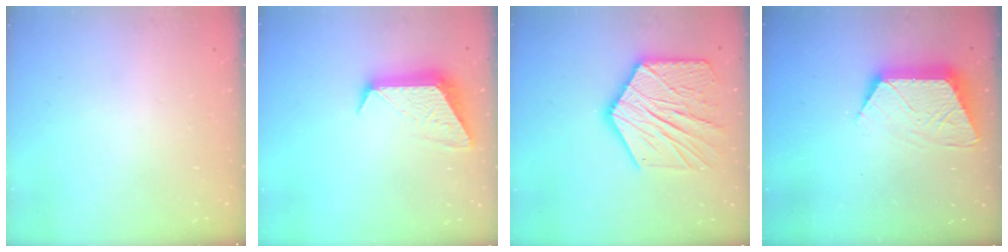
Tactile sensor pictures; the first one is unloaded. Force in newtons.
{"total": 10.8, "press": 10.7, "slide": 0.9}
{"total": 21.0, "press": 21.0, "slide": 1.7}
{"total": 12.2, "press": 12.2, "slide": 0.6}